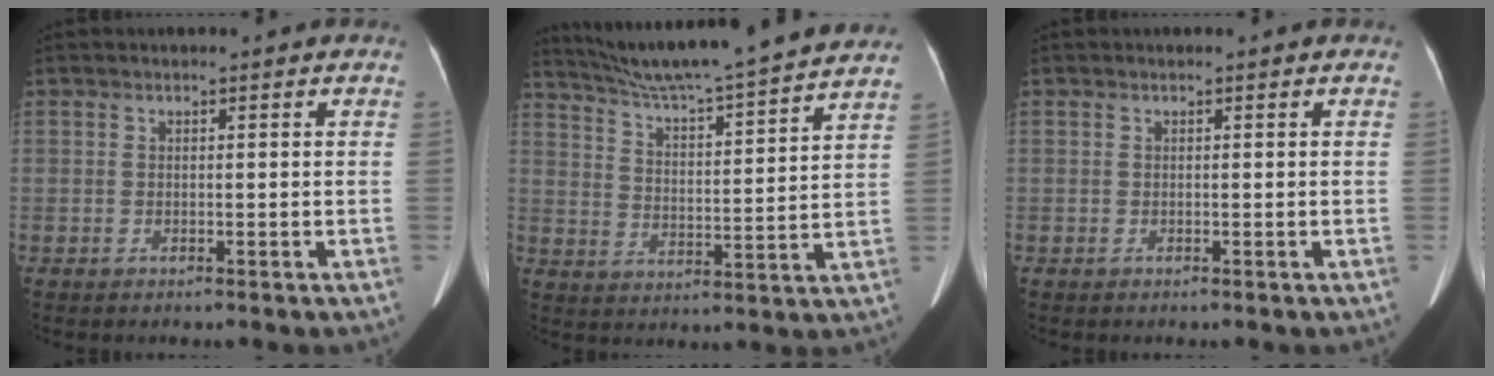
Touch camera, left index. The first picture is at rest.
{"total": 20.9, "force": [18.9, -0.7, 9.0], "torque": [-0.155, -0.009, 0.272]}
{"total": 0.0}